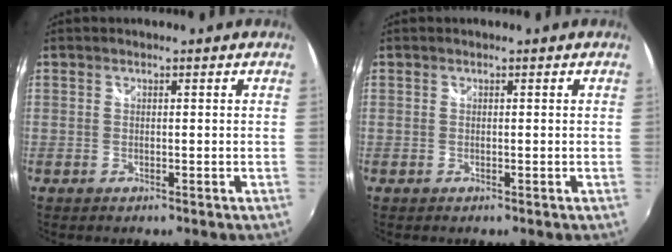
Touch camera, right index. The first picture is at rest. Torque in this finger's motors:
{"motor_torque": [0.00, 0.00, 0.00, 0.00]}